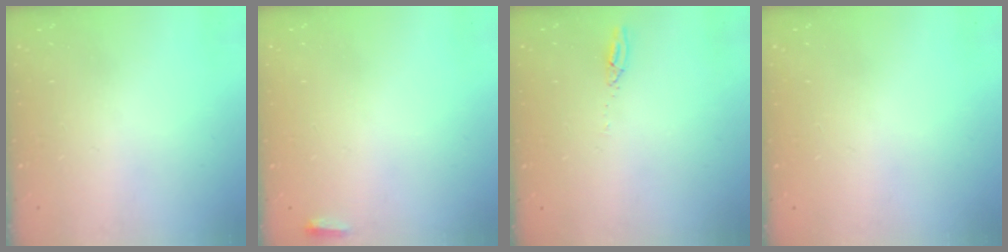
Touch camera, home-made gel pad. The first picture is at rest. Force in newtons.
{"total": 2.7, "press": 2.6, "slide": 0.9}
{"total": 2.7, "press": 2.7, "slide": 0.2}
{"total": 0.0}